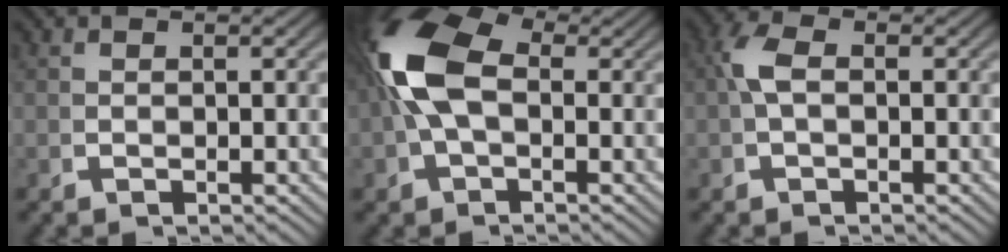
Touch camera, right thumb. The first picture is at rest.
{"total": 8.2, "force": [1.0, 5.1, 6.3], "torque": [-0.135, 0.011, 0.017]}
{"total": 2.0, "force": [0.2, 0.8, 1.8], "torque": [-0.046, 0.000, 0.008]}